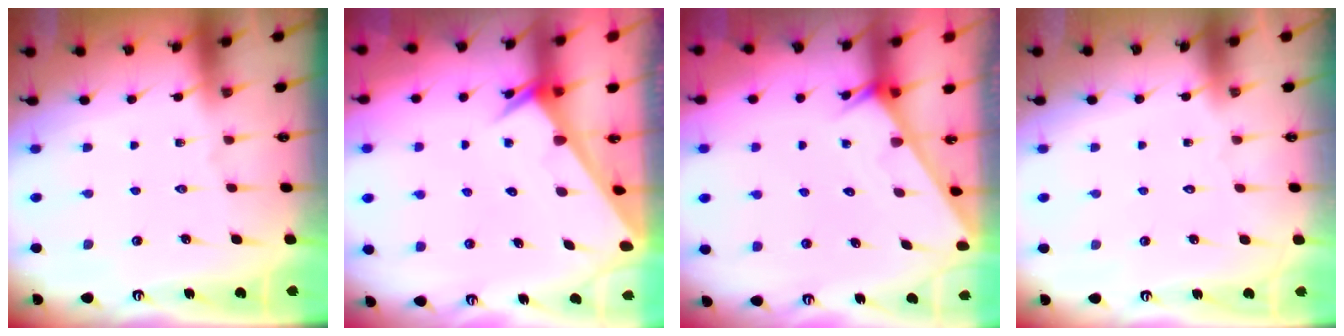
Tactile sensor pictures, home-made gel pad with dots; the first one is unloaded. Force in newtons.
{"total": 2.5, "press": 2.5, "slide": 0.1}
{"total": 2.0, "press": 2.0, "slide": 0.0}
{"total": 1.6, "press": 1.6, "slide": 0.1}